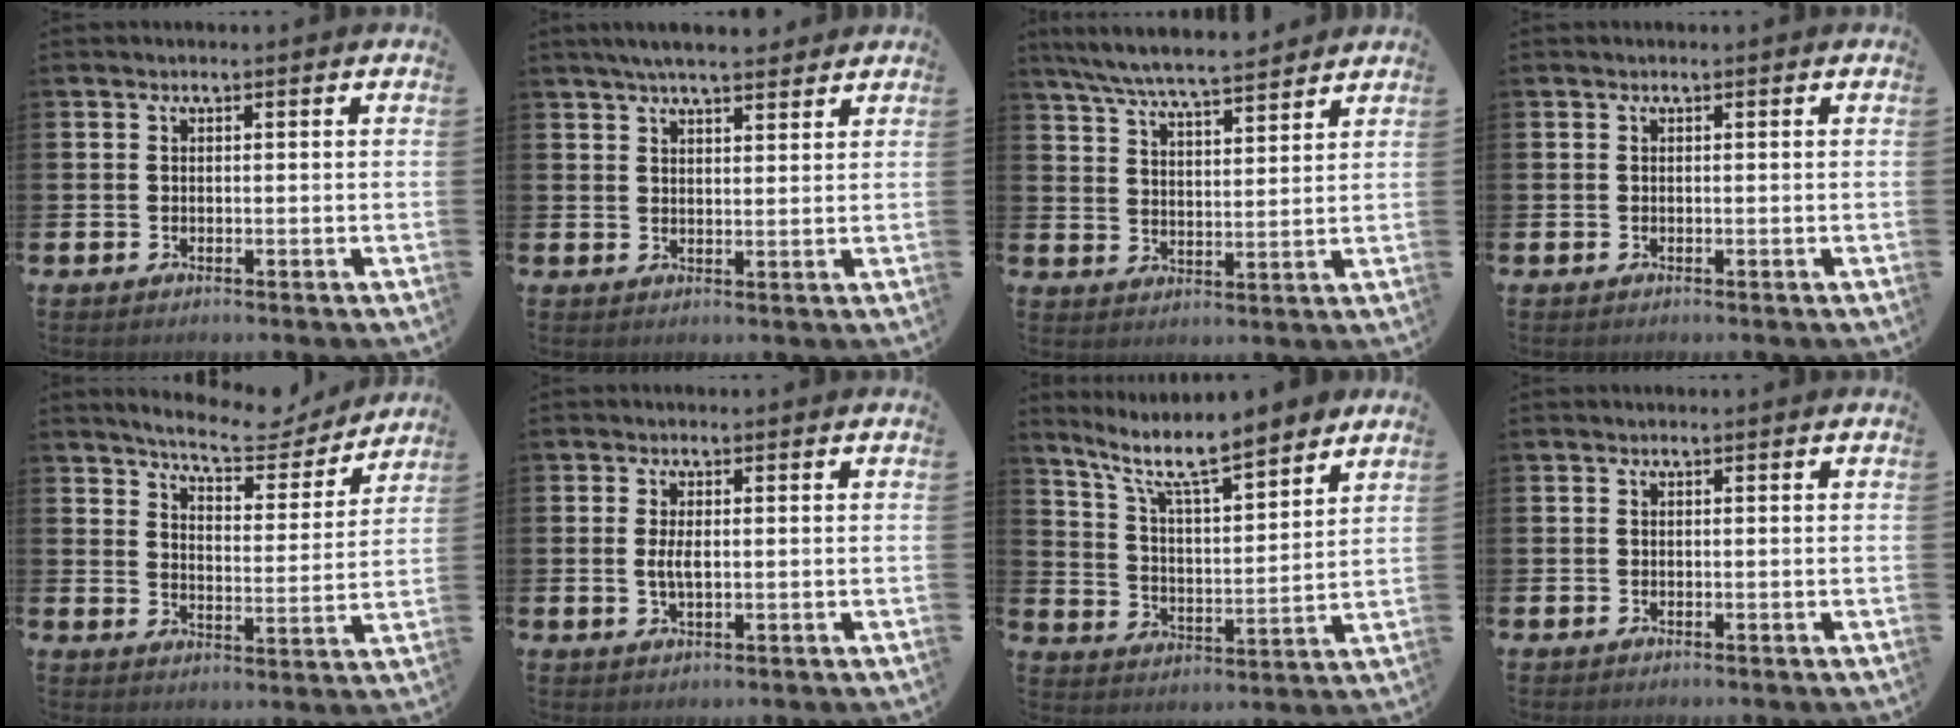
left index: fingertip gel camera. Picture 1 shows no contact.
{"total": 4.9, "force": [4.5, 0.7, 1.7], "torque": [-0.042, -0.011, 0.082]}
{"total": 7.2, "force": [6.8, 0.4, 2.1], "torque": [-0.070, -0.035, 0.124]}
{"total": 0.0}
{"total": 7.6, "force": [7.1, 1.4, 2.2], "torque": [-0.061, -0.043, 0.124]}
{"total": 2.5, "force": [0.1, 1.0, 2.3], "torque": [-0.045, 0.004, 0.000]}
{"total": 10.0, "force": [8.5, 2.1, 4.7], "torque": [-0.120, -0.047, 0.147]}
{"total": 0.0}